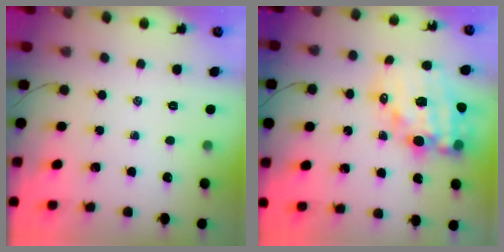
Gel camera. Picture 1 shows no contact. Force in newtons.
{"total": 16.0, "press": 15.4, "slide": 4.1}